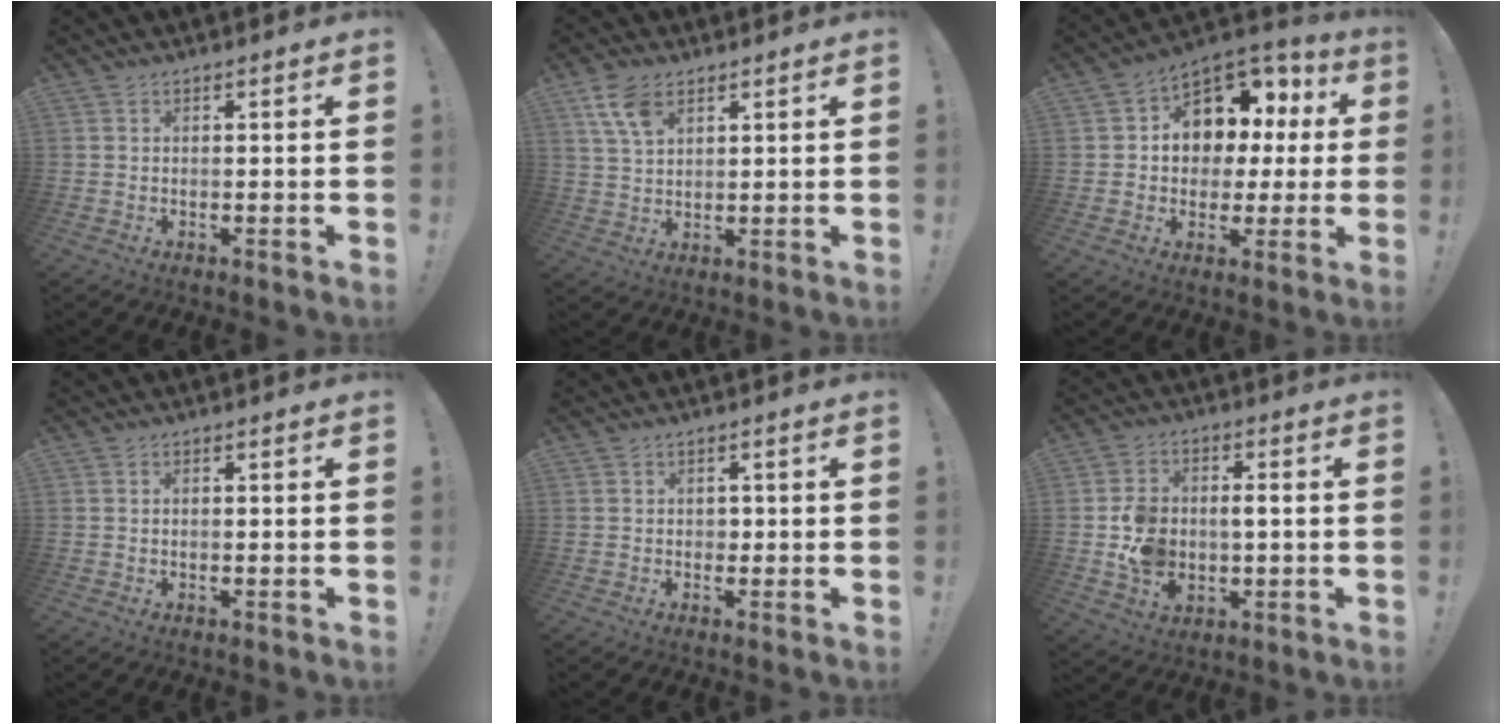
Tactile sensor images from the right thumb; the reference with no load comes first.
{"total": 7.7, "force": [4.1, 4.2, 4.9], "torque": [-0.094, -0.008, 0.082]}
{"total": 11.8, "force": [4.2, 9.5, 5.5], "torque": [-0.079, -0.031, 0.088]}
{"total": 0.5, "force": [0.1, 0.3, 0.4], "torque": [-0.010, 0.003, 0.002]}
{"total": 1.2, "force": [0.0, 1.2, 0.4], "torque": [-0.001, -0.001, -0.002]}
{"total": 10.2, "force": [-1.0, 8.3, 5.9], "torque": [-0.103, 0.005, -0.011]}